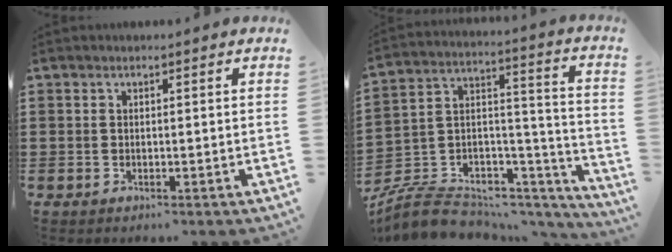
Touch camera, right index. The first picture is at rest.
{"total": 6.8, "force": [-5.5, 3.7, 1.7], "torque": [-0.046, -0.003, -0.102]}